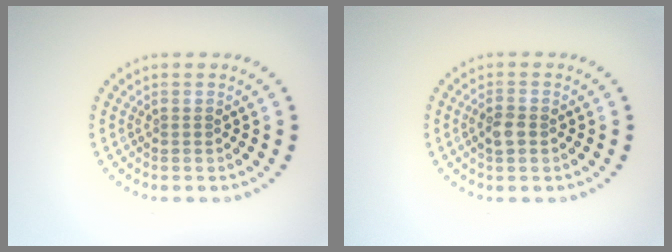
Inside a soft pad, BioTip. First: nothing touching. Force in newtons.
{"total": 1.8, "press": 1.8, "slide": 0.3}